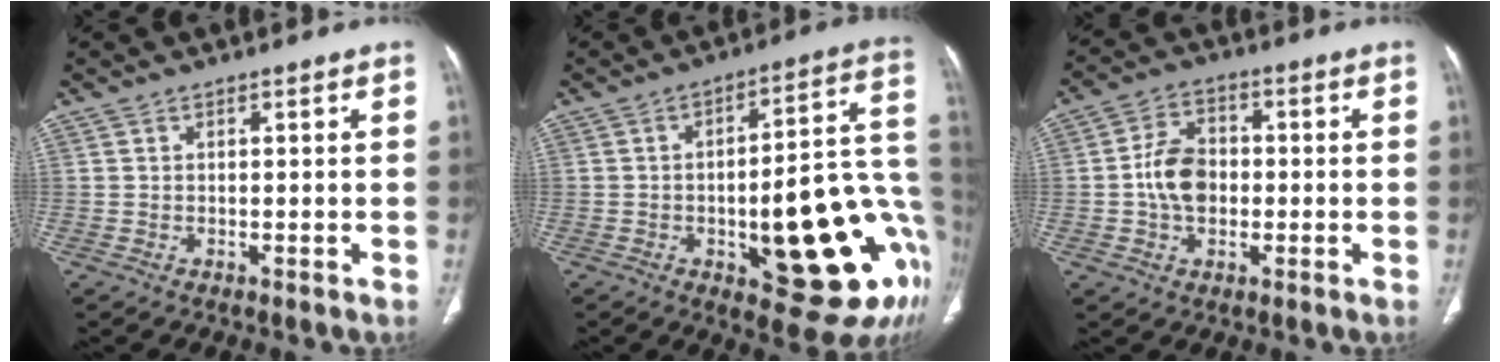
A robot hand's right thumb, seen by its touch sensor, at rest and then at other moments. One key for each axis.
{"total": 26.6, "fx": -6.4, "fy": 9.1, "fz": 24.2, "tx": -0.252, "ty": 0.022, "tz": -0.071}
{"total": 8.4, "fx": -0.7, "fy": 6.1, "fz": 5.7, "tx": -0.085, "ty": 0.017, "tz": -0.019}